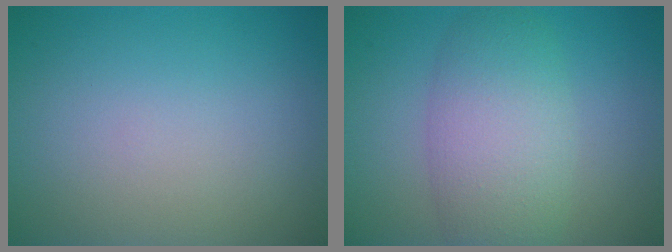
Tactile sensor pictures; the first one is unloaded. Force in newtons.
{"total": 5.9, "press": 5.8, "slide": 0.3}